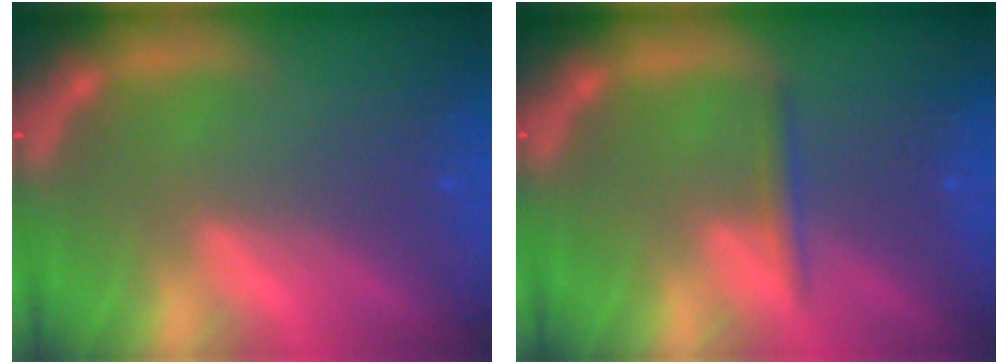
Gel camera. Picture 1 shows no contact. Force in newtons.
{"total": 1.4}